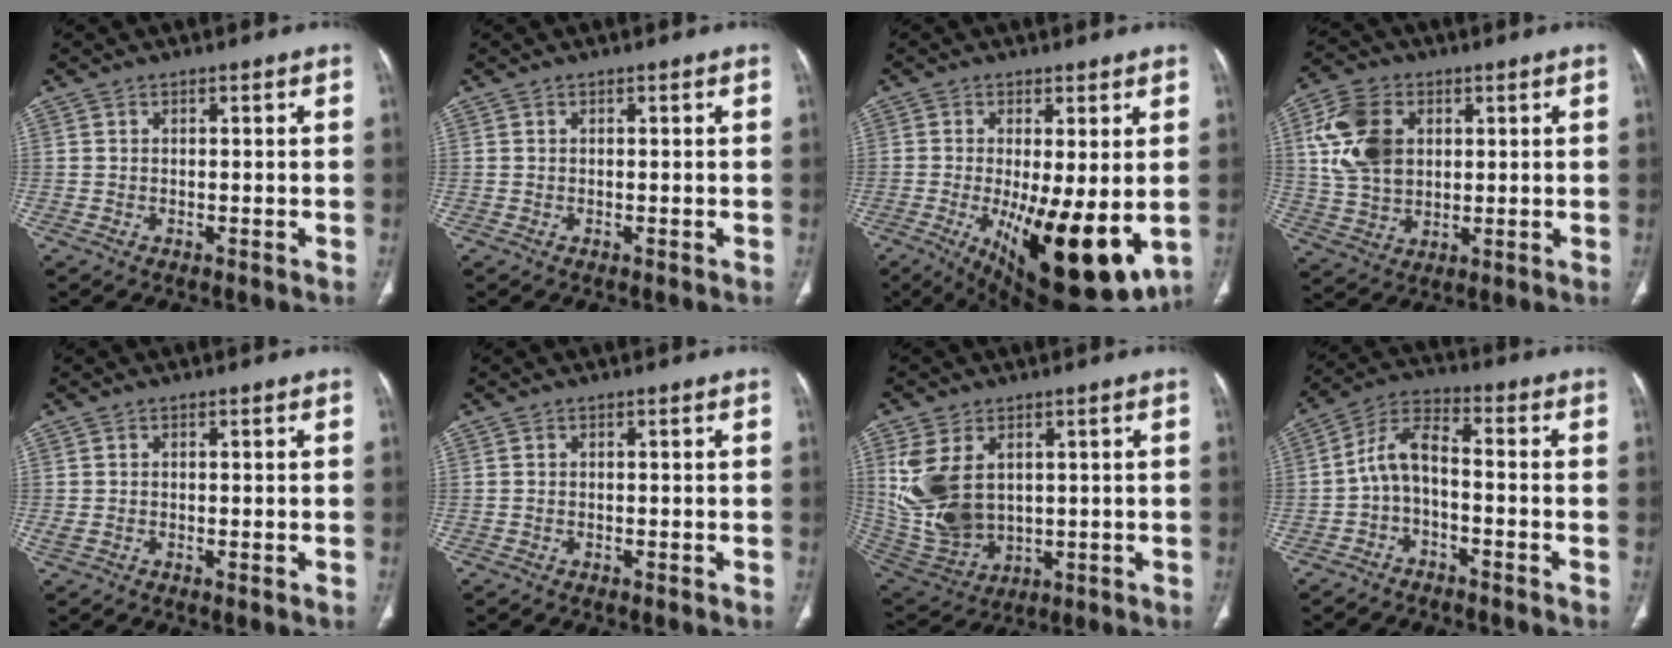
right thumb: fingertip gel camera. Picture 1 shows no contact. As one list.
[{"total": 0.0}, {"total": 18.2, "force": [-3.7, 6.3, 16.6], "torque": [-0.229, -0.034, -0.033]}, {"total": 12.9, "force": [3.2, 9.2, 8.4], "torque": [-0.151, -0.001, 0.063]}, {"total": 1.1, "force": [0.0, 0.5, 1.0], "torque": [-0.031, -0.004, 0.001]}, {"total": 0.0}, {"total": 14.4, "force": [2.9, 9.6, 10.3], "torque": [-0.208, -0.011, 0.083]}, {"total": 7.3, "force": [-2.3, 3.6, 5.9], "torque": [-0.111, 0.042, -0.055]}]